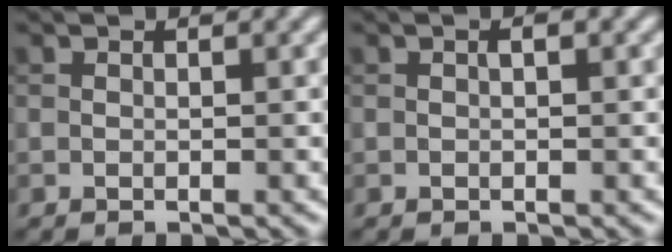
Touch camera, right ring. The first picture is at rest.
{"total": 0.6, "force": [0.1, 0.2, 0.5], "torque": [-0.008, 0.001, 0.002]}